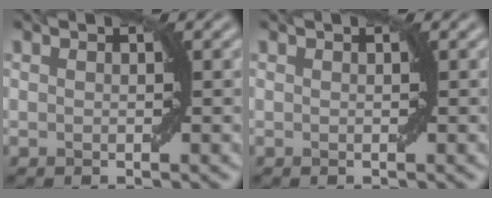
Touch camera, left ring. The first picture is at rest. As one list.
[{"total": 0.0}]